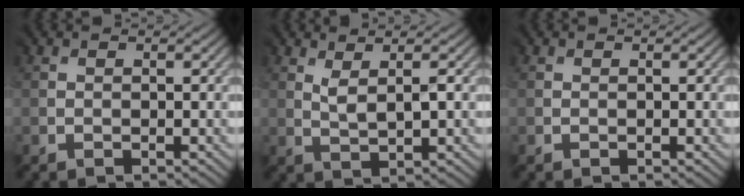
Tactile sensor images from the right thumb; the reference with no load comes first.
{"total": 1.8, "force": [1.5, 0.0, 0.9], "torque": [-0.026, -0.006, 0.033]}
{"total": 0.0}